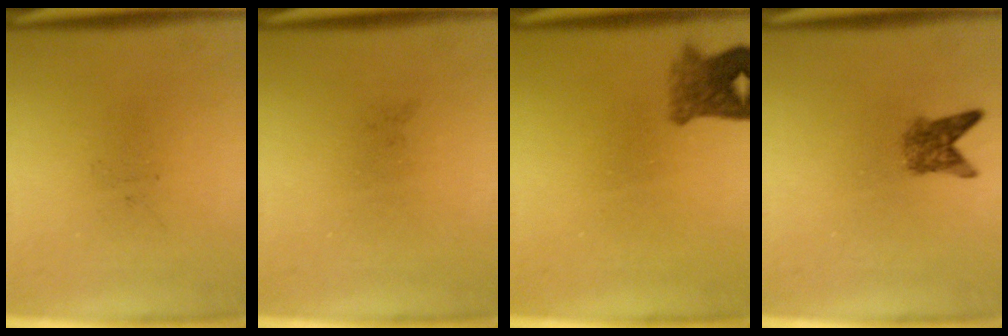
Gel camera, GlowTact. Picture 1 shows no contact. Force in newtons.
{"total": 0.0}
{"total": 3.7}
{"total": 2.9}